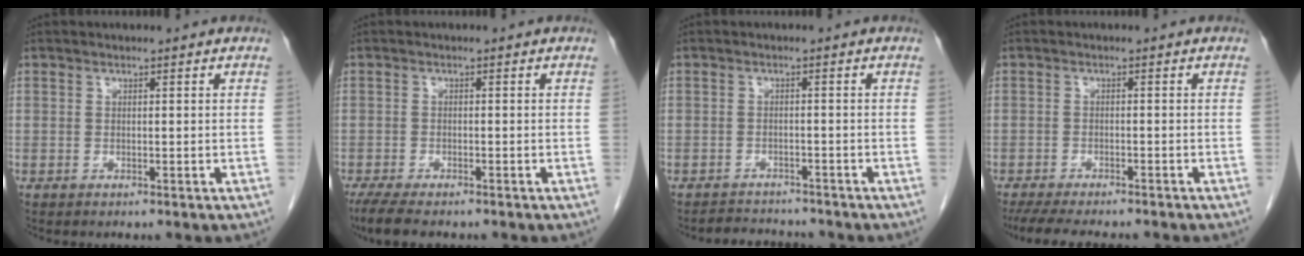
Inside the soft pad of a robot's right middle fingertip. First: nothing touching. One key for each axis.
{"total": 6.3, "fx": -5.1, "fy": 1.6, "fz": 3.5, "tx": -0.063, "ty": -0.015, "tz": -0.079}
{"total": 4.4, "fx": -4.3, "fy": 1.1, "fz": 0.2, "tx": -0.005, "ty": -0.004, "tz": -0.065}
{"total": 10.8, "fx": -9.3, "fy": 2.2, "fz": 5.1, "tx": -0.079, "ty": -0.014, "tz": -0.133}